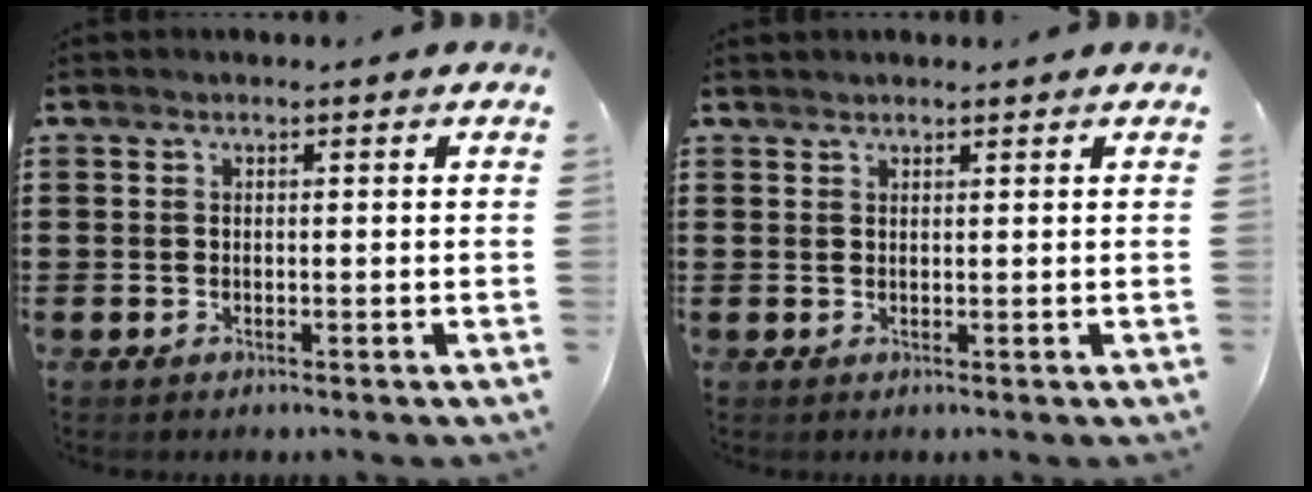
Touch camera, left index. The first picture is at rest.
{"total": 0.9, "force": [0.8, 0.1, 0.0], "torque": [-0.002, -0.001, 0.018]}